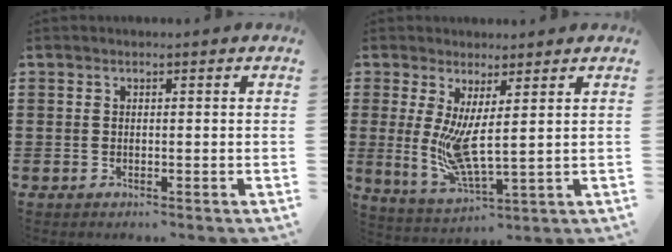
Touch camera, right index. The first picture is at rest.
{"total": 6.9, "force": [1.4, 1.4, 6.6], "torque": [-0.133, -0.026, 0.026]}